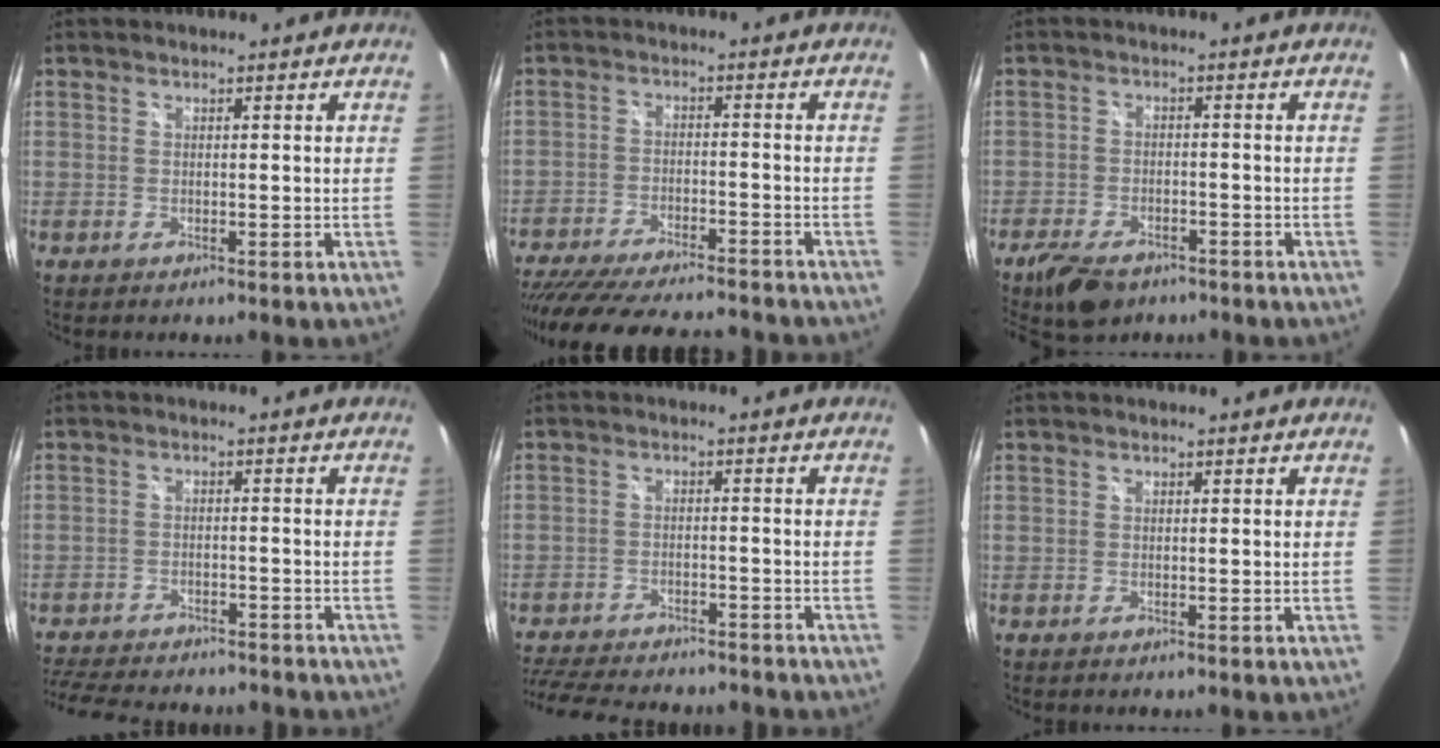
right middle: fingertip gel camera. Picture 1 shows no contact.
{"total": 23.1, "force": [-19.8, 5.5, 10.5], "torque": [-0.213, -0.034, -0.292]}
{"total": 8.6, "force": [-6.3, 4.0, 4.3], "torque": [-0.110, -0.014, -0.108]}
{"total": 16.8, "force": [-14.4, 5.2, 7.0], "torque": [-0.157, -0.017, -0.209]}
{"total": 18.5, "force": [-15.8, 5.6, 7.9], "torque": [-0.175, -0.021, -0.229]}
{"total": 0.0}